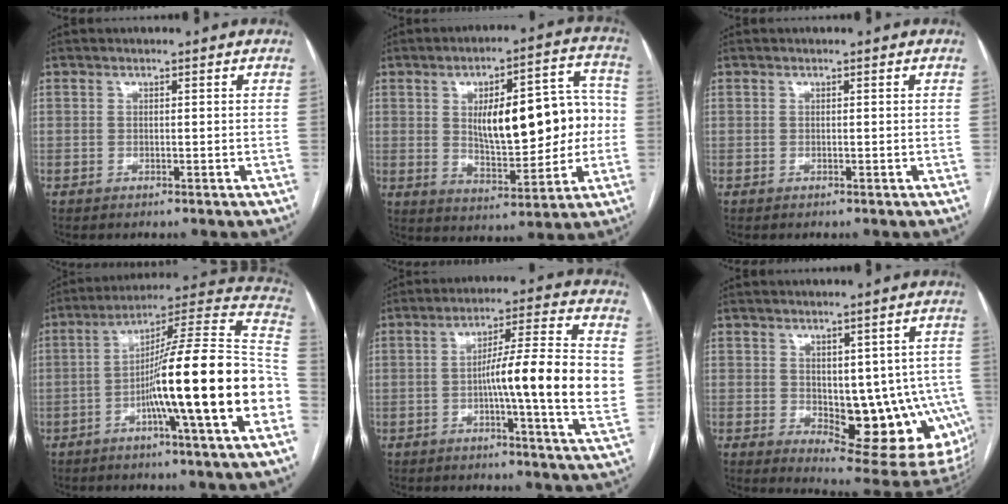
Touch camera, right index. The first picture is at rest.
{"total": 16.9, "force": [1.0, 6.4, 15.6], "torque": [-0.221, 0.033, 0.028]}
{"total": 0.0}
{"total": 22.3, "force": [-6.1, -0.4, 21.4], "torque": [-0.279, 0.009, -0.104]}
{"total": 15.0, "force": [-0.8, 0.1, 15.0], "torque": [-0.223, 0.005, -0.020]}
{"total": 15.6, "force": [-3.0, 7.0, 13.6], "torque": [-0.114, 0.004, -0.019]}